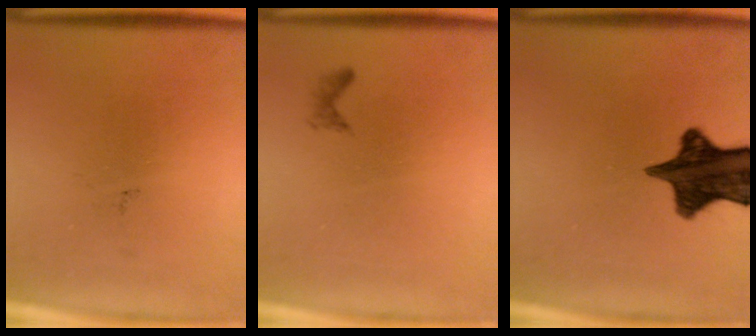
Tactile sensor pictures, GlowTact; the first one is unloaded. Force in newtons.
{"total": 0.6}
{"total": 13.1}